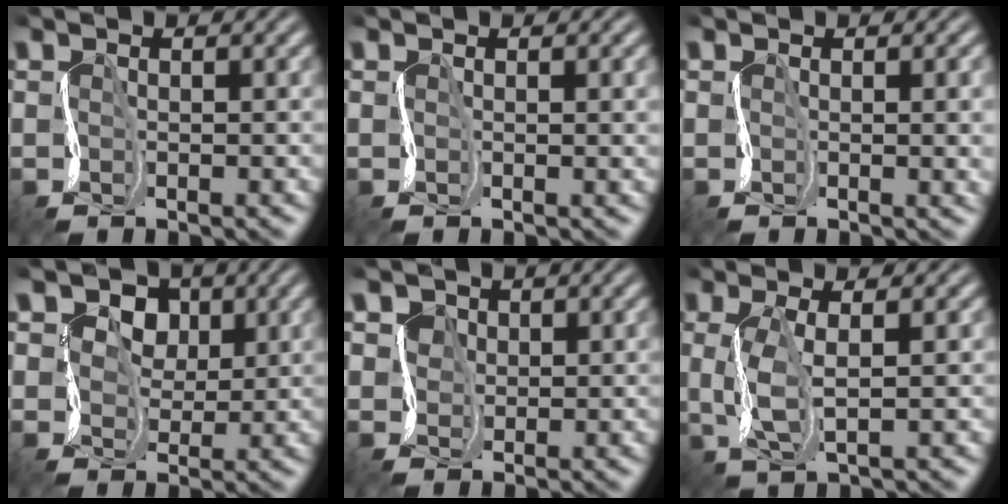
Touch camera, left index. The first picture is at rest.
{"total": 2.3, "force": [0.3, 0.9, 2.1], "torque": [-0.025, 0.002, 0.005]}
{"total": 4.6, "force": [0.0, 2.1, 4.1], "torque": [-0.035, -0.002, 0.004]}
{"total": 6.9, "force": [3.7, 4.8, 3.4], "torque": [-0.049, 0.017, 0.037]}
{"total": 2.6, "force": [1.5, 2.1, 0.5], "torque": [-0.011, 0.018, 0.015]}
{"total": 2.9, "force": [0.7, 0.9, 2.7], "torque": [-0.068, 0.005, 0.016]}